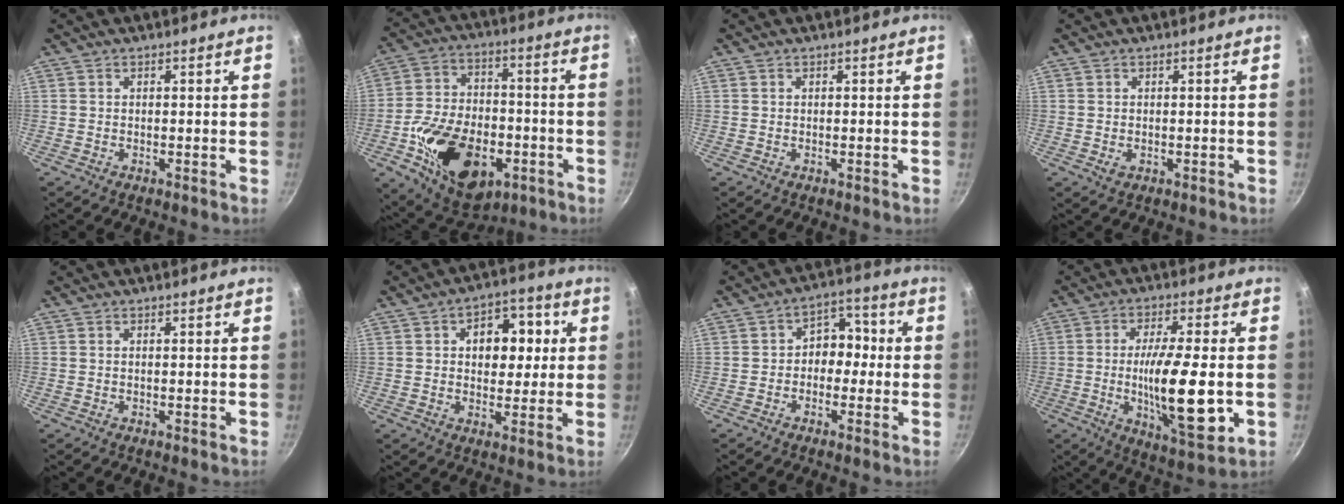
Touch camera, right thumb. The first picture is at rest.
{"total": 22.2, "force": [-7.6, 14.0, 15.5], "torque": [-0.236, 0.039, -0.113]}
{"total": 0.0}
{"total": 1.2, "force": [-0.2, 0.8, 0.9], "torque": [-0.013, -0.001, 0.001]}
{"total": 0.0}
{"total": 10.4, "force": [2.1, 7.3, 7.2], "torque": [-0.055, 0.006, 0.021]}
{"total": 6.8, "force": [-0.5, 5.3, 4.3], "torque": [-0.006, 0.027, -0.023]}
{"total": 16.9, "force": [-2.3, 4.5, 16.2], "torque": [-0.270, -0.005, -0.036]}